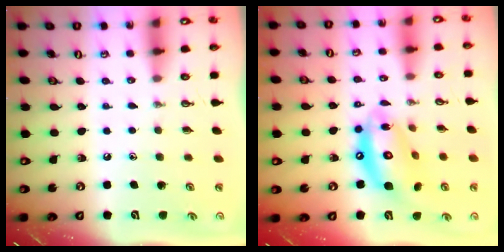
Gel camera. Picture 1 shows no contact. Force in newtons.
{"total": 15.9, "press": 15.8, "slide": 1.3}